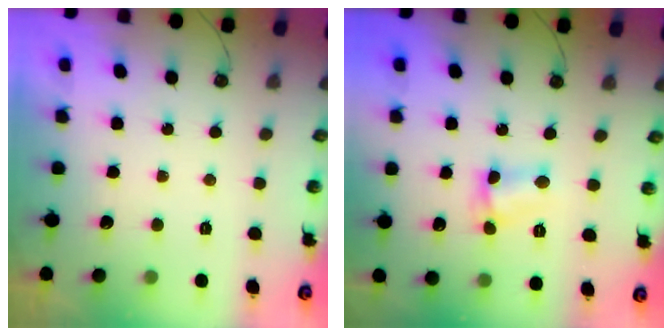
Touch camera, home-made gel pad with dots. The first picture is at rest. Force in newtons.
{"total": 3.8, "press": 3.8, "slide": 0.3}